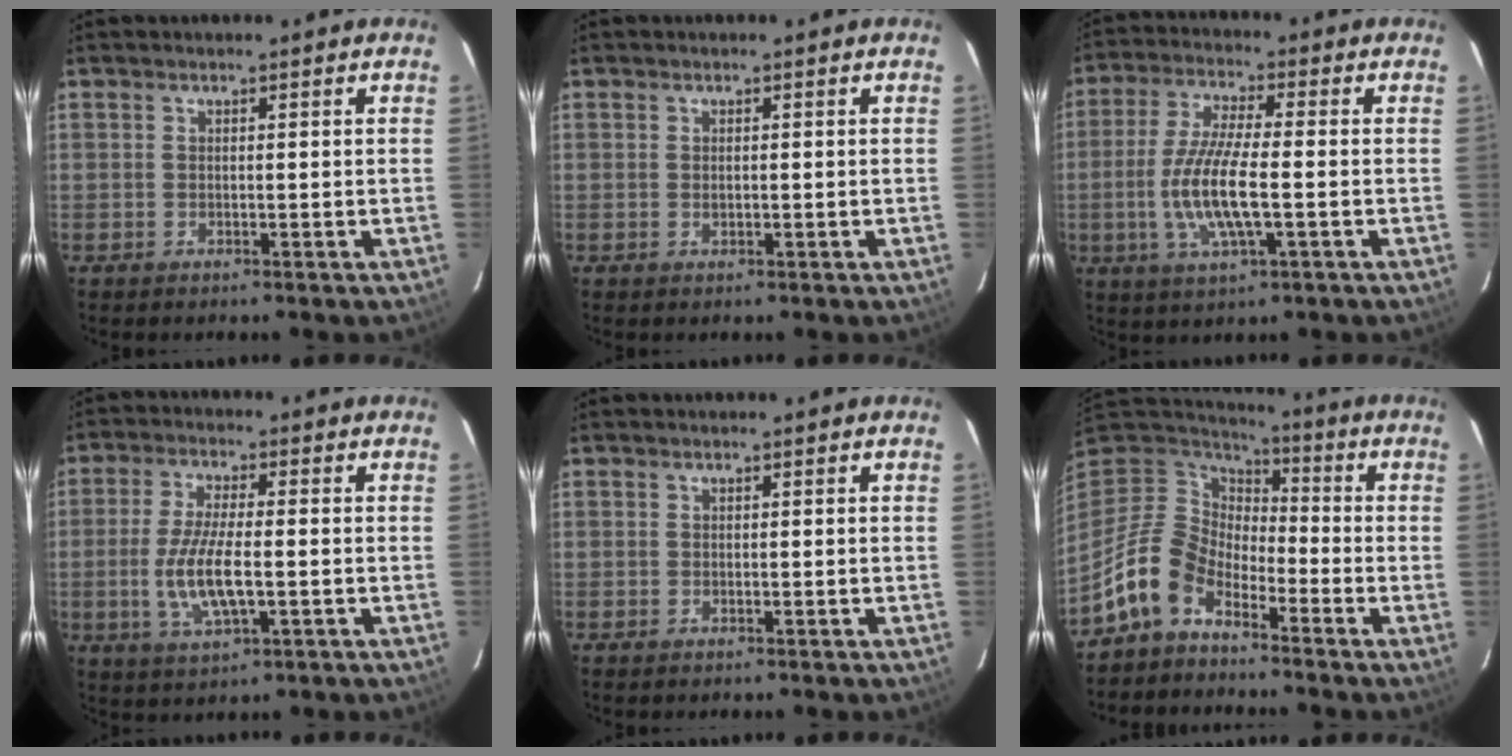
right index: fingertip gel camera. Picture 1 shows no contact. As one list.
[{"total": 0.8, "force": [0.0, 0.5, 0.6], "torque": [-0.011, -0.001, 0.001]}, {"total": 11.5, "force": [-2.2, 2.7, 11.0], "torque": [-0.225, -0.009, -0.045]}, {"total": 9.6, "force": [-1.8, 2.9, 9.0], "torque": [-0.185, -0.011, -0.034]}, {"total": 0.0}, {"total": 11.3, "force": [-7.6, 6.3, 5.5], "torque": [-0.119, 0.018, -0.155]}]